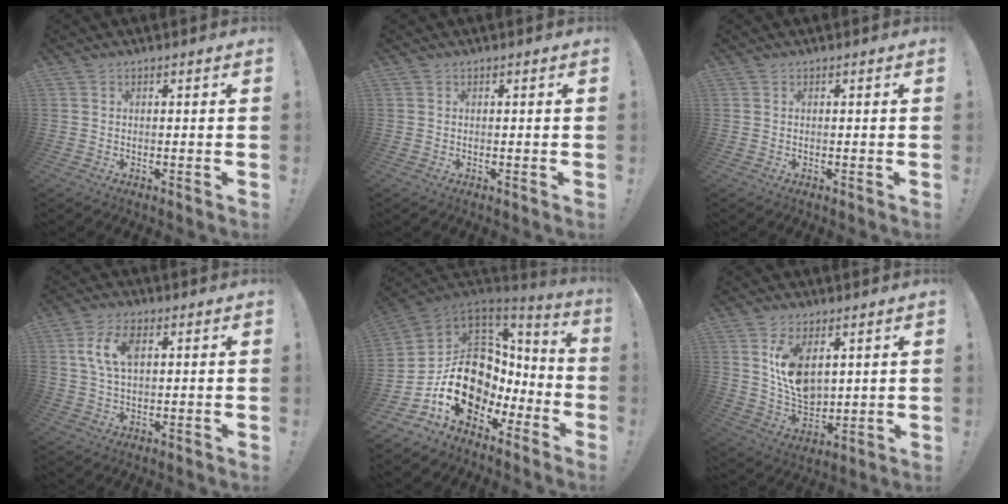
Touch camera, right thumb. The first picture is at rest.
{"total": 0.0}
{"total": 0.0}
{"total": 8.6, "force": [2.5, 4.7, 6.8], "torque": [-0.134, 0.003, 0.044]}
{"total": 18.5, "force": [-2.0, 14.2, 11.6], "torque": [-0.216, 0.002, 0.004]}
{"total": 11.8, "force": [5.0, 7.4, 7.7], "torque": [-0.130, -0.027, 0.094]}